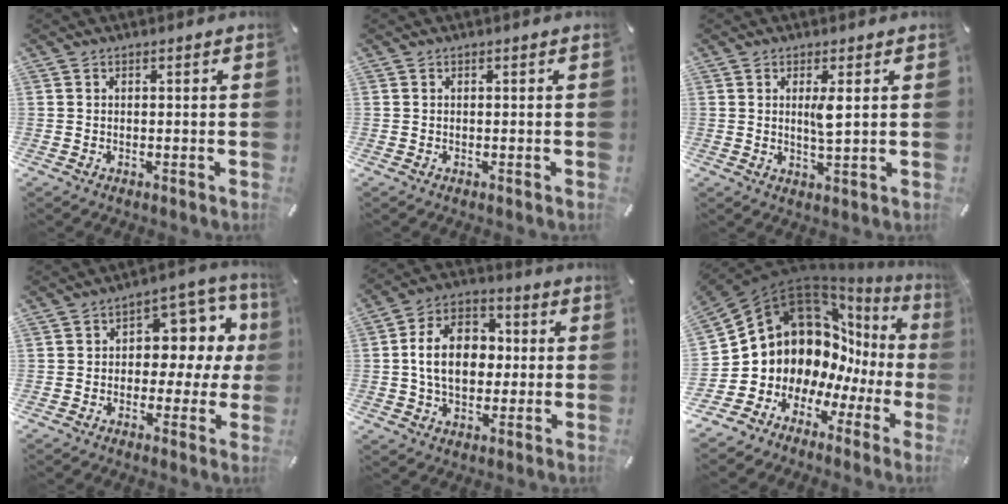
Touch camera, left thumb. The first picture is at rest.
{"total": 0.0}
{"total": 4.1, "force": [1.0, 0.8, 3.9], "torque": [-0.074, -0.005, 0.013]}
{"total": 9.9, "force": [1.5, 7.2, 6.6], "torque": [-0.077, -0.015, 0.024]}
{"total": 13.4, "force": [-0.1, 10.1, 8.8], "torque": [-0.171, 0.016, -0.003]}
{"total": 14.9, "force": [4.7, 12.5, 6.6], "torque": [-0.126, -0.083, 0.102]}